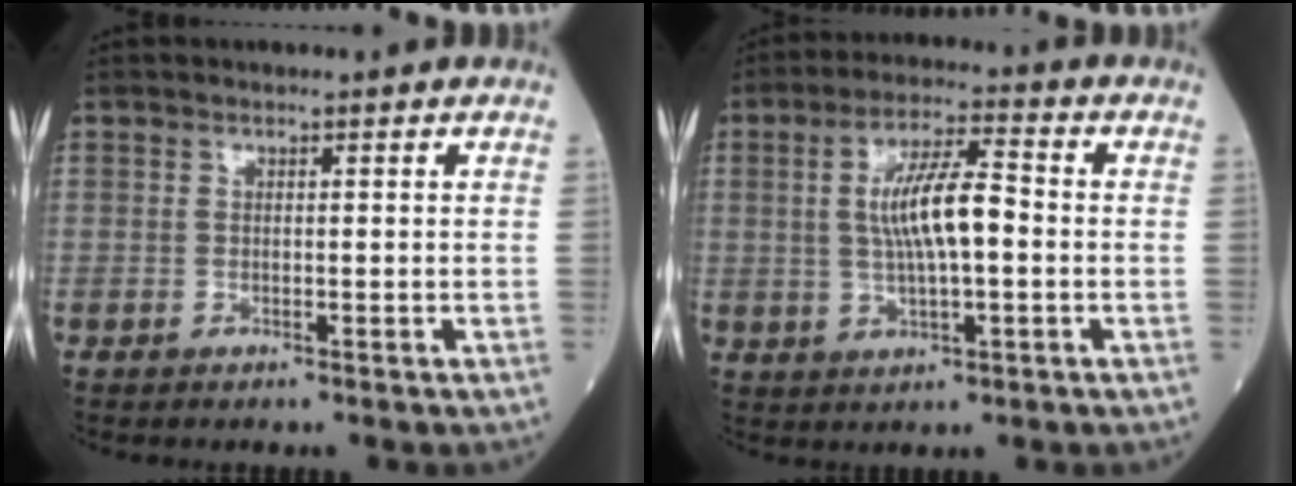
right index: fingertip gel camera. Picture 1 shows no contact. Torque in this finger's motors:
{"motor_torque": [0.96, 0.64, 0.57, 0.18]}